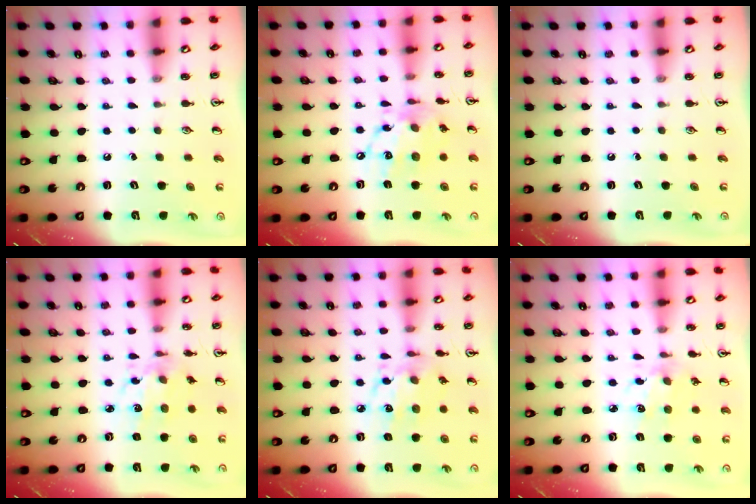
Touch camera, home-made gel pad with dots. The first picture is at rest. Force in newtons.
{"total": 14.6, "press": 14.5, "slide": 1.1}
{"total": 0.0}
{"total": 7.8, "press": 7.7, "slide": 0.7}
{"total": 8.8, "press": 8.8, "slide": 0.5}
{"total": 4.2, "press": 4.0, "slide": 1.4}